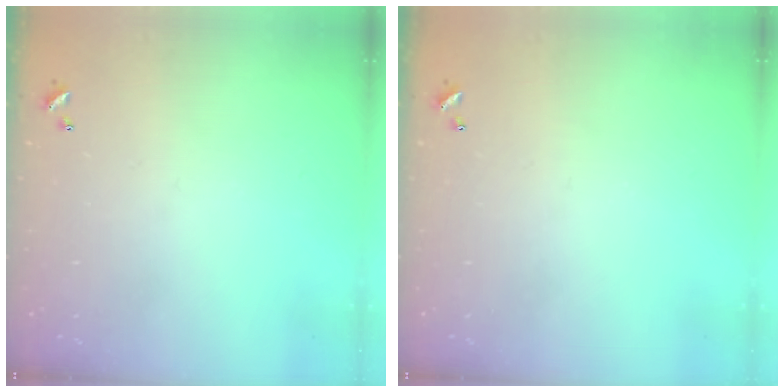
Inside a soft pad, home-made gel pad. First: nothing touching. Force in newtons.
{"total": 0.0}